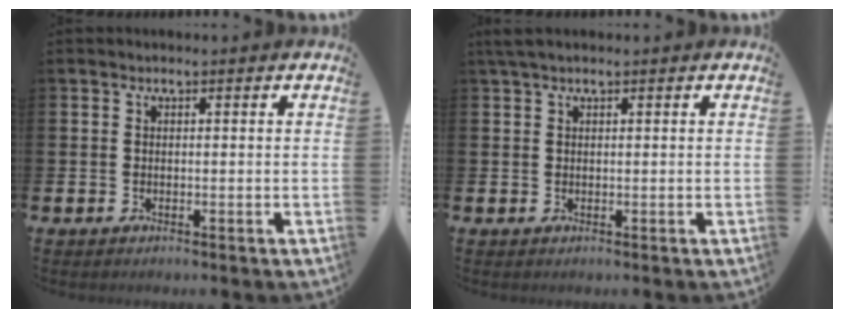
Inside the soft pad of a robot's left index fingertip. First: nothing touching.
{"total": 1.5, "force": [1.1, 0.3, 1.0], "torque": [-0.019, 0.003, 0.020]}